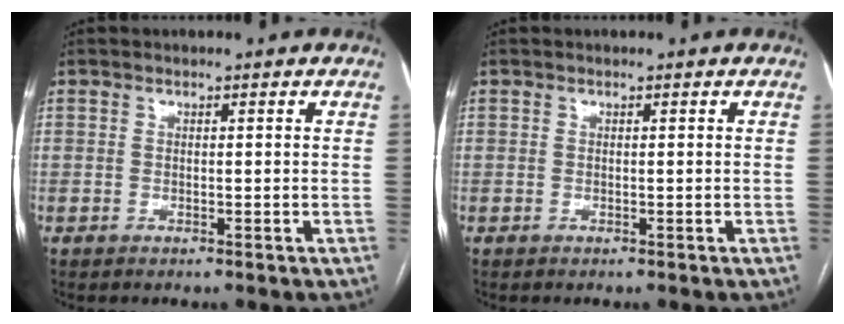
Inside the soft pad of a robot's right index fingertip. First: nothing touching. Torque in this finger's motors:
{"motor_torque": [0.00, 0.00, 0.00, 0.00]}